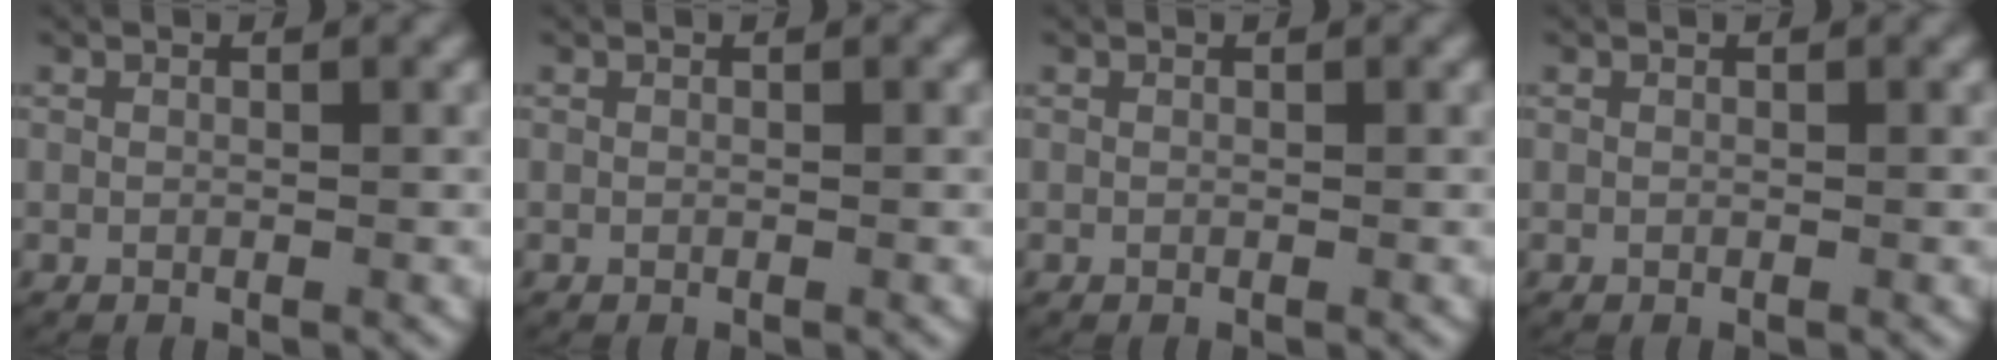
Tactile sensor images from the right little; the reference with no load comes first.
{"total": 0.0}
{"total": 0.0}
{"total": 0.0}